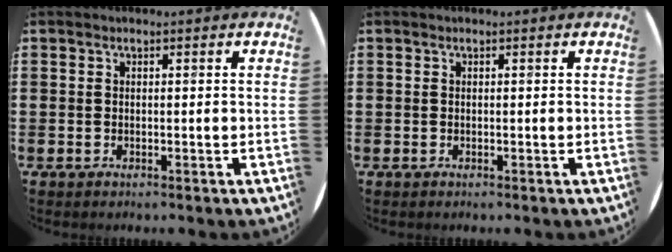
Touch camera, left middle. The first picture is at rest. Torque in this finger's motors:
{"motor_torque": [-0.04, 0.04, 0.00, 0.01]}